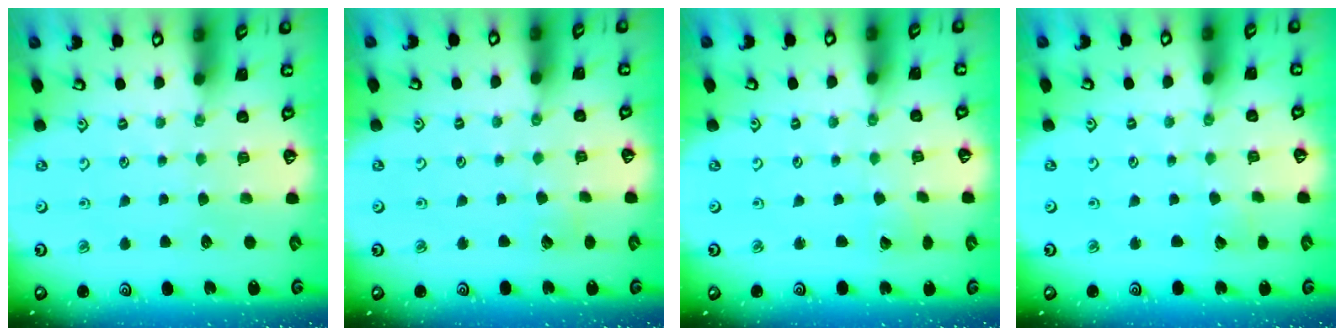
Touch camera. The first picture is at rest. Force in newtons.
{"total": 2.7, "press": 2.7, "slide": 0.2}
{"total": 2.5, "press": 2.5, "slide": 0.3}
{"total": 2.7, "press": 2.6, "slide": 0.3}